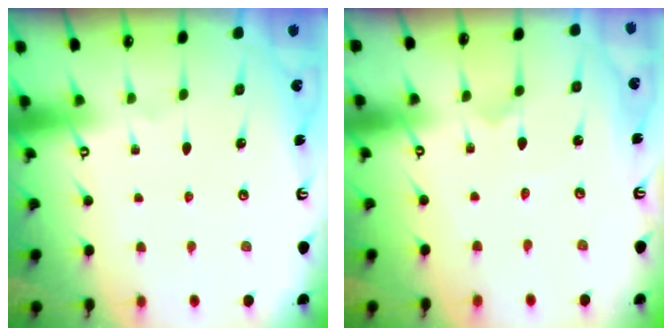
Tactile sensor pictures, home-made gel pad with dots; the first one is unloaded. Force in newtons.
{"total": 0.0}